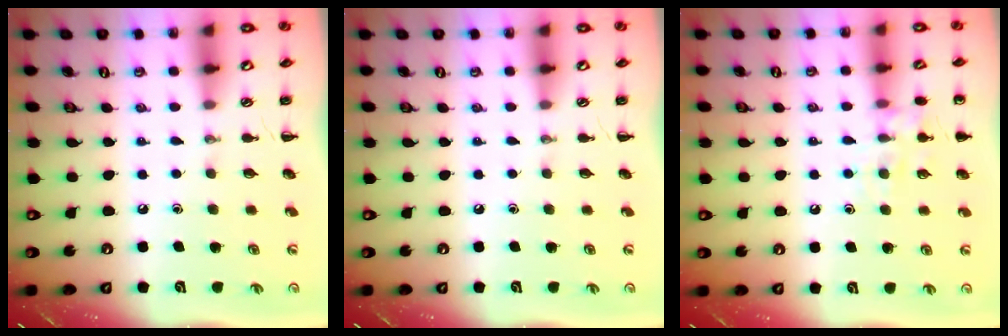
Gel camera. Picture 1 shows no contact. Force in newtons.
{"total": 0.0}
{"total": 8.9, "press": 8.8, "slide": 1.2}